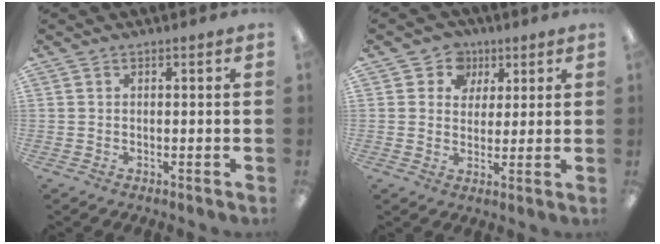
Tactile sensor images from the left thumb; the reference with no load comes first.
{"total": 6.5, "force": [3.1, 5.7, 0.8], "torque": [-0.014, -0.019, 0.052]}